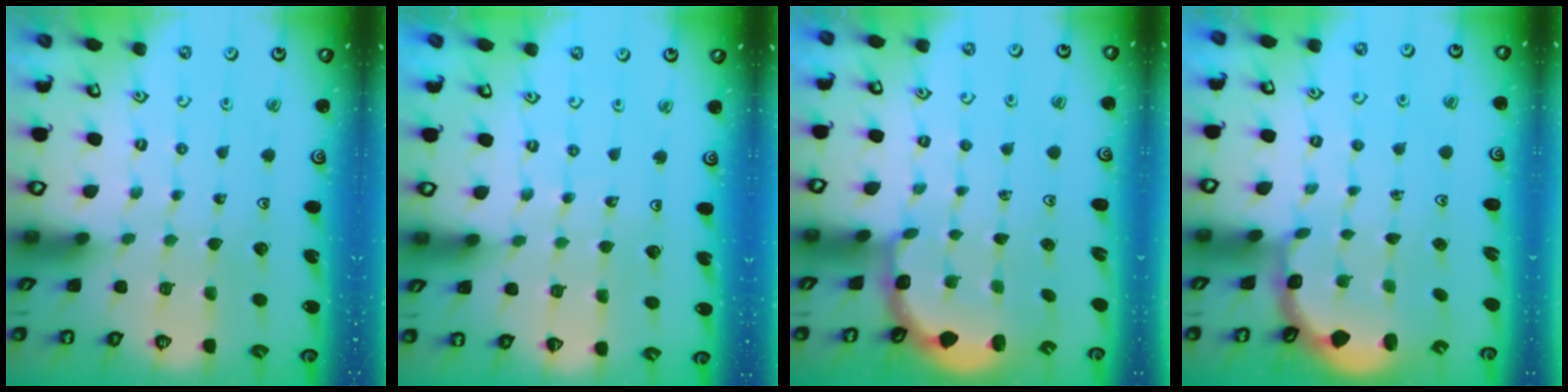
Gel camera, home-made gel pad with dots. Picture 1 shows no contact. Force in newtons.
{"total": 4.2, "press": 4.2, "slide": 0.5}
{"total": 3.0, "press": 2.6, "slide": 1.5}
{"total": 2.7, "press": 2.0, "slide": 1.7}